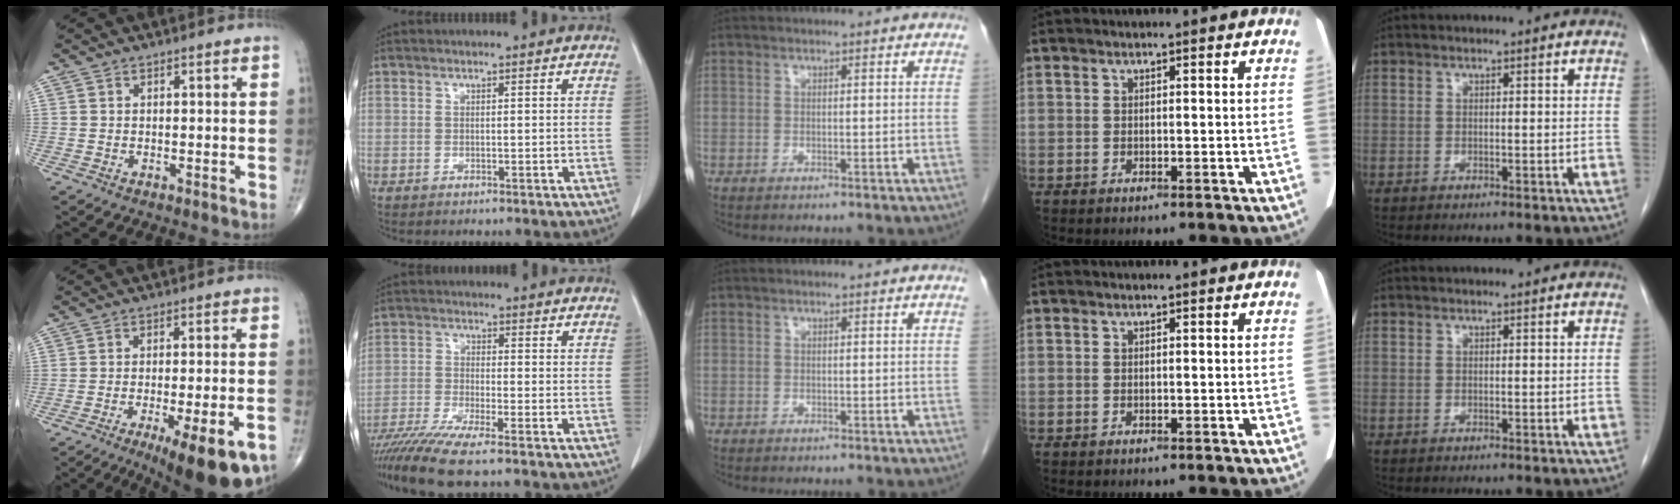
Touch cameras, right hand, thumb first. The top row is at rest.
{"thumb": {"total": 16.3, "force": [-9.0, 4.0, 12.9], "torque": [-0.142, 0.020, -0.125]}, "index": {"total": 10.4, "force": [-8.5, -0.2, 5.9], "torque": [-0.104, -0.026, -0.148]}}